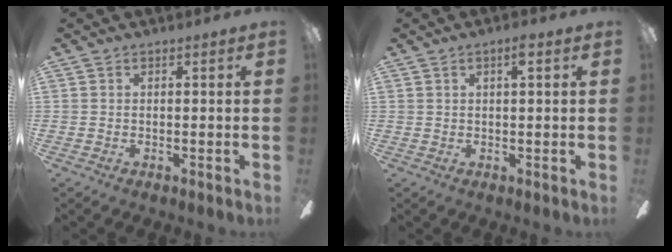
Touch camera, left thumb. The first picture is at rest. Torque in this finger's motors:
{"motor_torque": [0.25, 0.15, -0.02, -0.08, 0.03]}